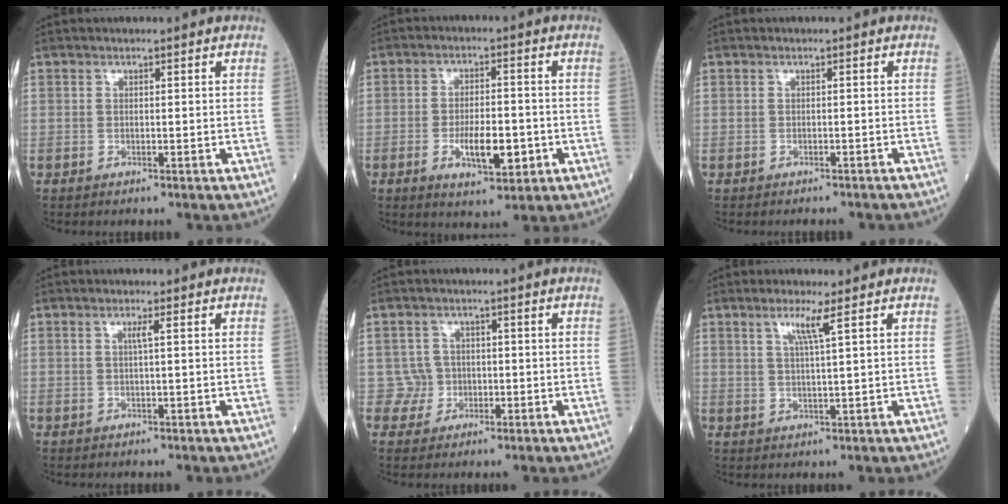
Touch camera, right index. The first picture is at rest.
{"total": 7.4, "force": [-2.2, 2.5, 6.6], "torque": [-0.113, -0.004, -0.029]}
{"total": 3.4, "force": [-3.1, 1.2, 0.9], "torque": [-0.009, -0.003, -0.034]}
{"total": 1.1, "force": [0.3, -0.3, 1.0], "torque": [-0.023, 0.000, 0.005]}
{"total": 3.0, "force": [-0.3, 2.9, -0.7], "torque": [0.029, 0.012, -0.006]}
{"total": 3.5, "force": [1.8, -0.8, 2.9], "torque": [-0.061, -0.003, 0.037]}